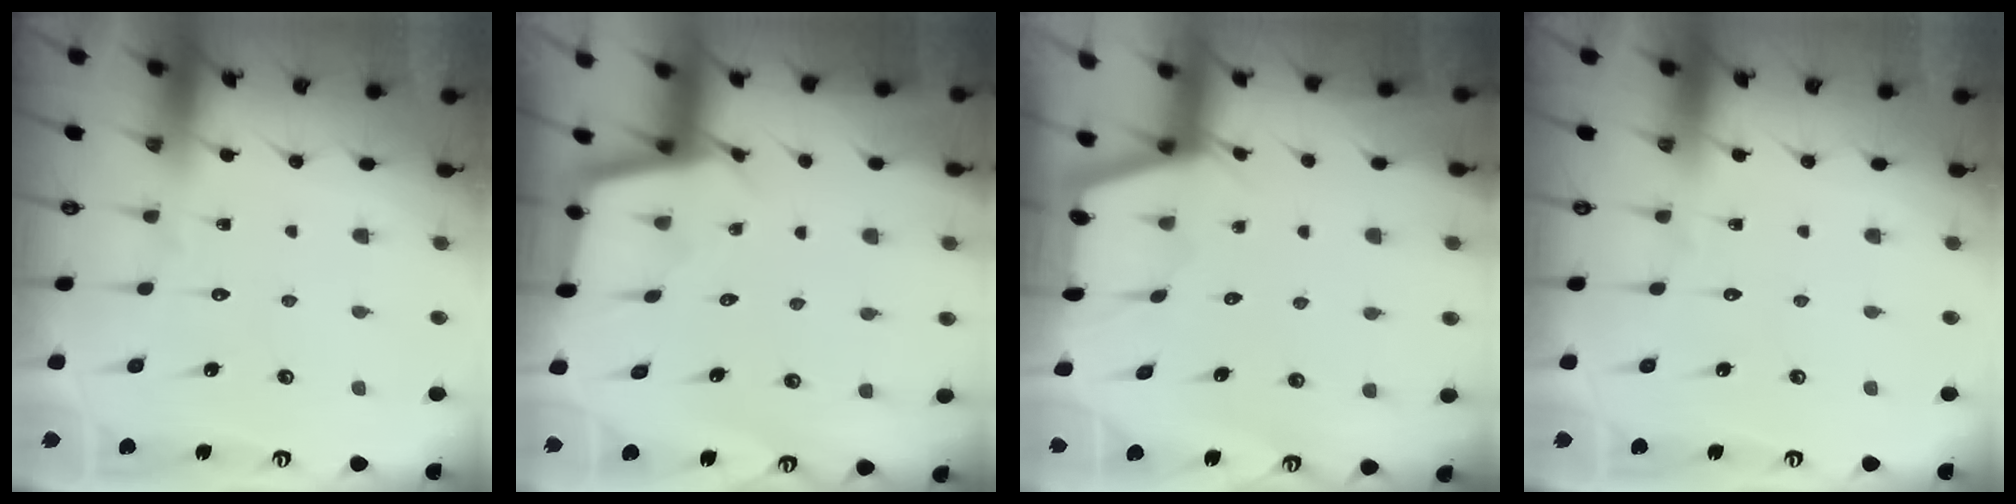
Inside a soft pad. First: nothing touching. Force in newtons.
{"total": 2.5, "press": 2.5, "slide": 0.2}
{"total": 2.1, "press": 2.1, "slide": 0.3}
{"total": 0.0}